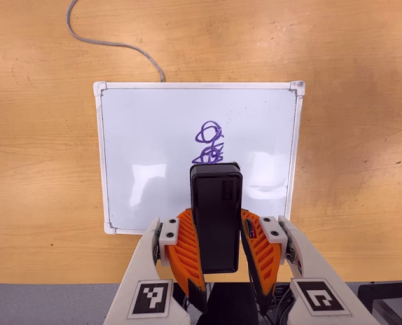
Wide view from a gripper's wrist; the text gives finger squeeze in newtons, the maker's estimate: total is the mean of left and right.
{"total": 7.4, "left": 6.3, "right": 8.5}